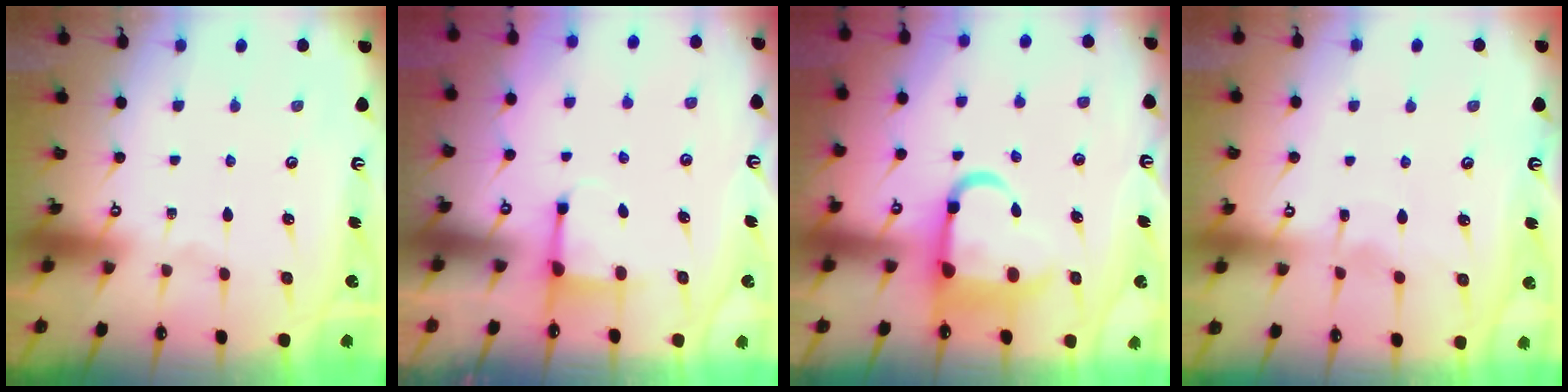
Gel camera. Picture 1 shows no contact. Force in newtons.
{"total": 3.1, "press": 2.9, "slide": 0.9}
{"total": 11.2, "press": 11.0, "slide": 2.3}
{"total": 3.4, "press": 3.4, "slide": 0.4}